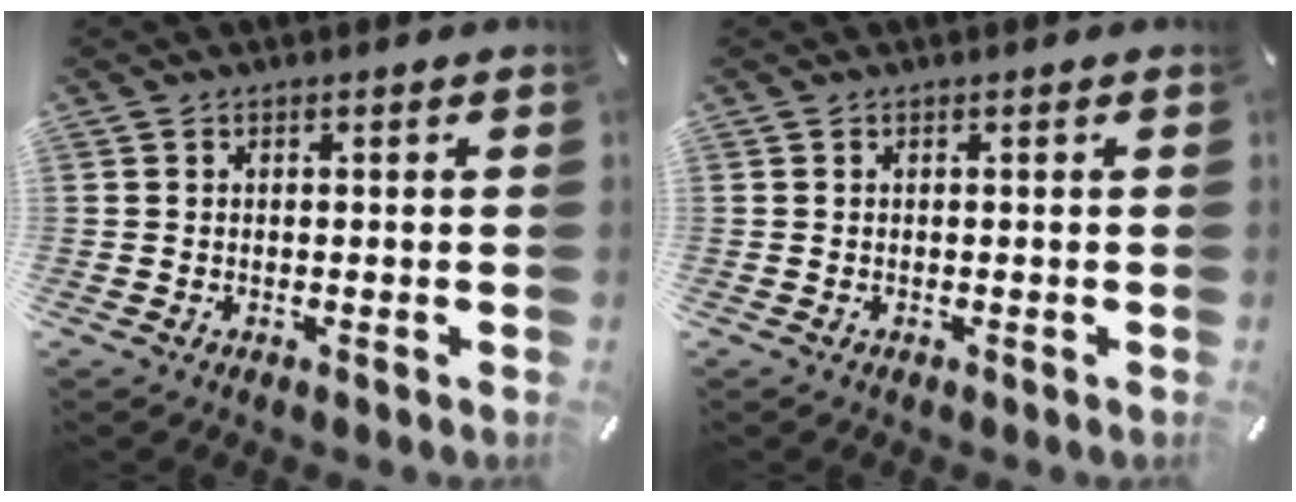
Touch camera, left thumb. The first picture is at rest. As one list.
[{"total": 0.0}]